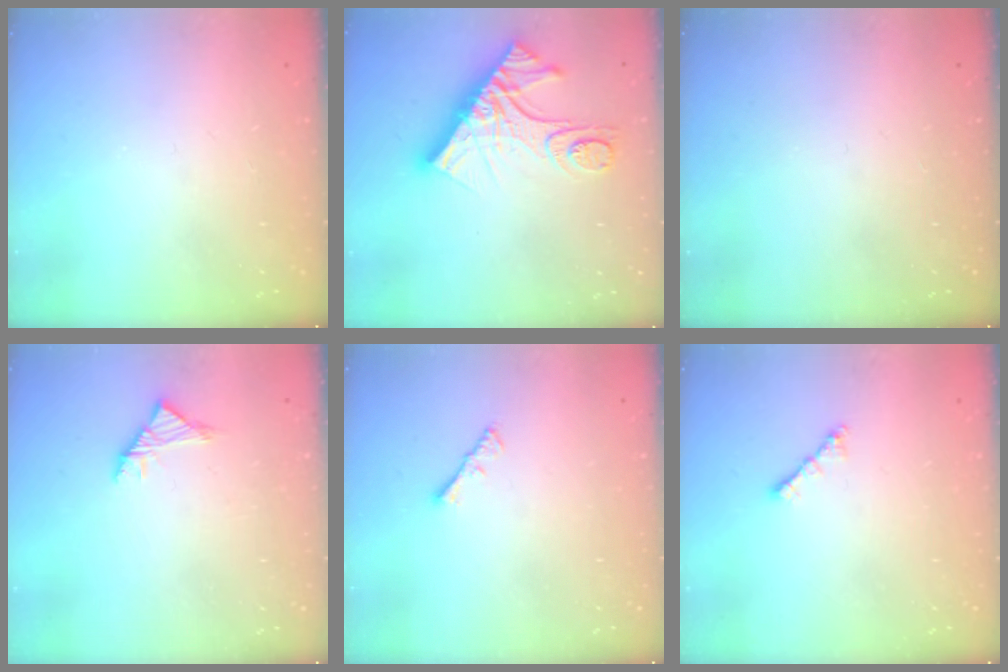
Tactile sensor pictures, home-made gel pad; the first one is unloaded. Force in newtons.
{"total": 15.7, "press": 15.6, "slide": 1.6}
{"total": 0.0}
{"total": 3.0, "press": 2.9, "slide": 0.9}
{"total": 1.3, "press": 1.2, "slide": 0.4}
{"total": 2.0, "press": 1.9, "slide": 0.6}